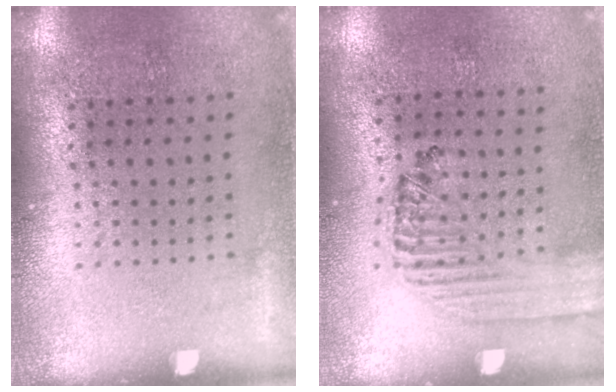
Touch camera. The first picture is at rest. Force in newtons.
{"total": 1.3, "press": 1.2, "slide": 0.5}